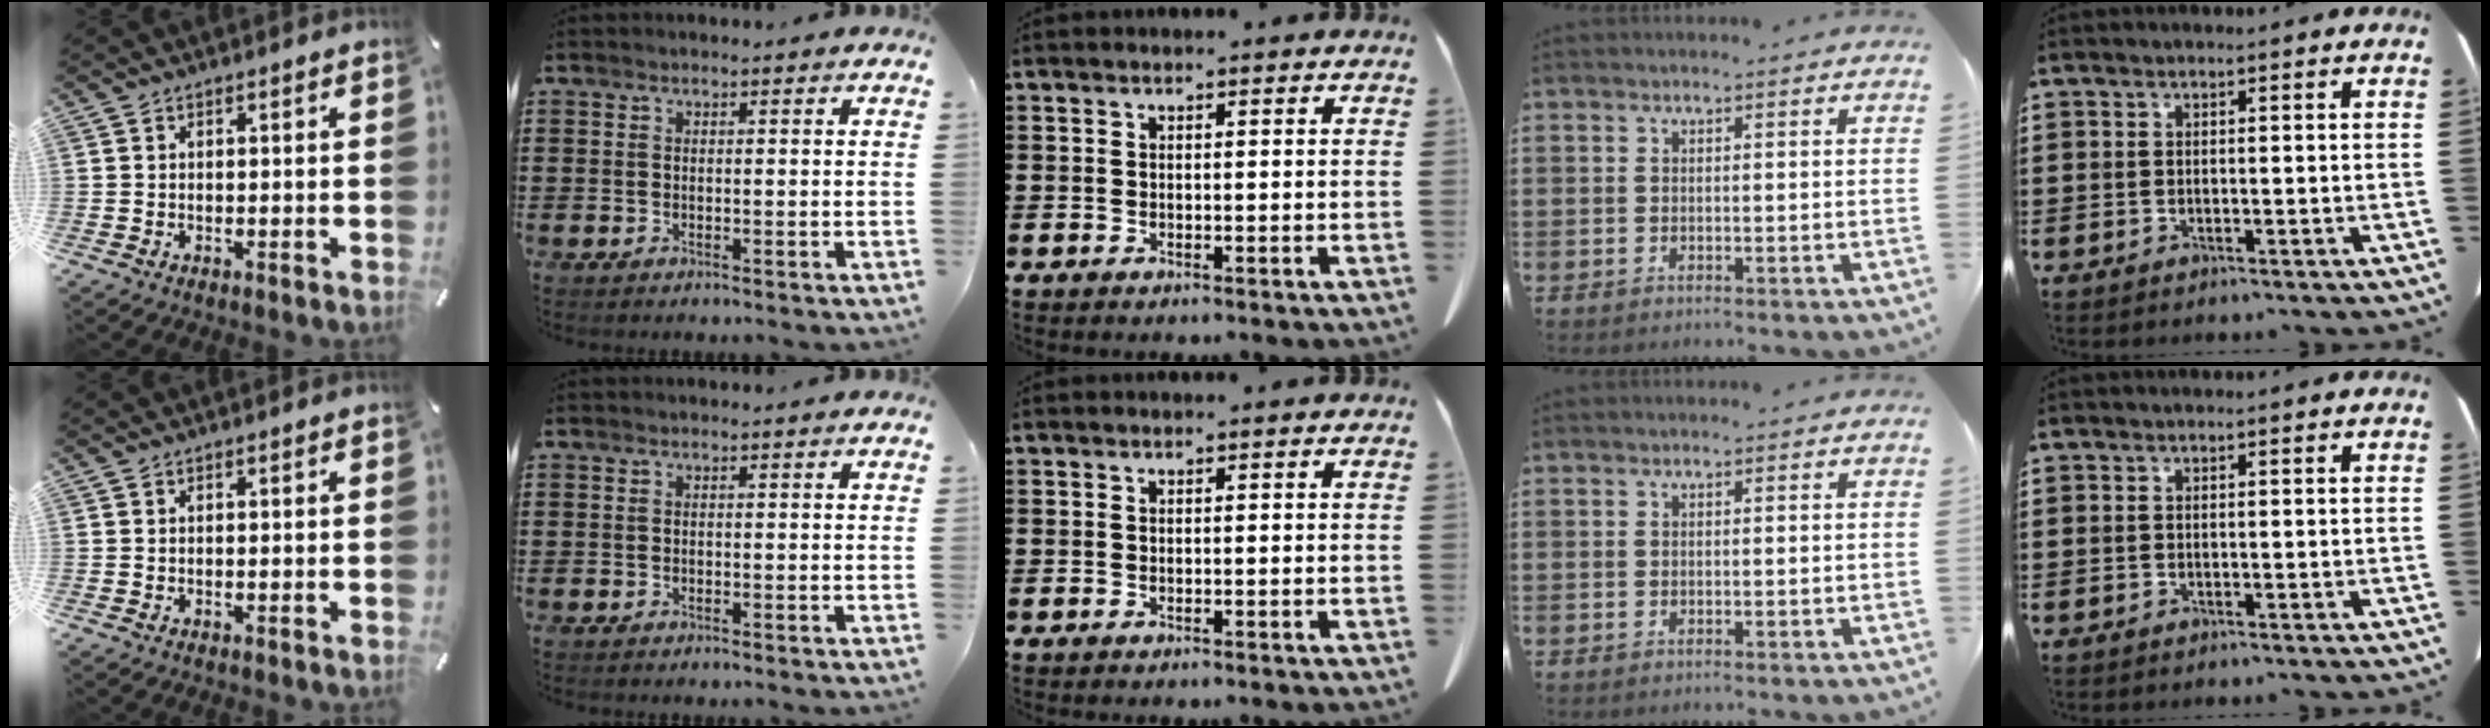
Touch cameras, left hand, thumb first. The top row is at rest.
{}